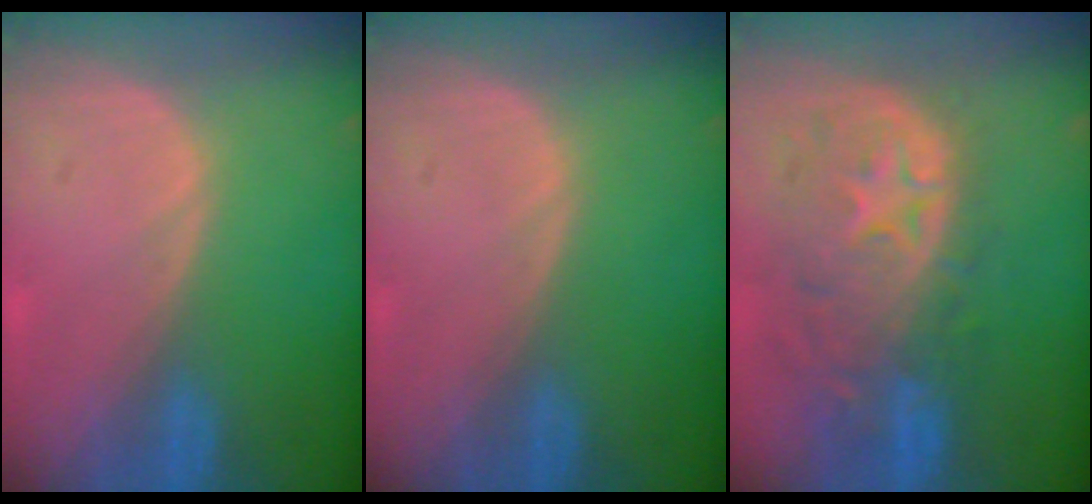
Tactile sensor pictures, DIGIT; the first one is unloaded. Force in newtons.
{"total": 0.0}
{"total": 11.0, "press": 9.7, "slide": 5.2}